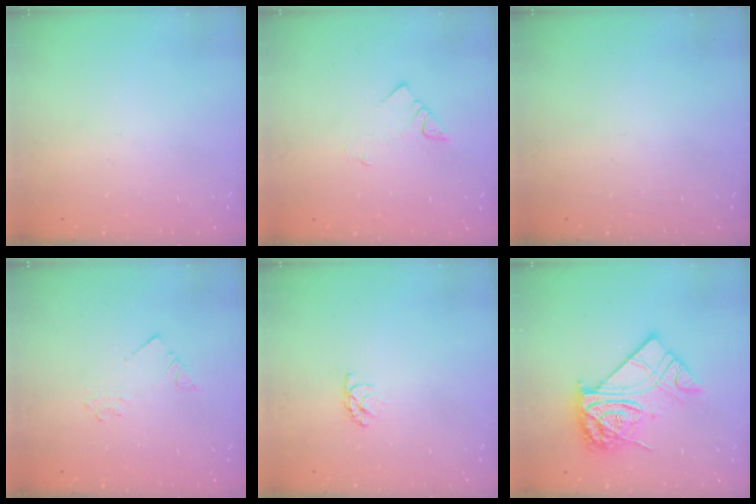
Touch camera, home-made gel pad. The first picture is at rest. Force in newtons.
{"total": 2.5, "press": 2.5, "slide": 0.2}
{"total": 0.0}
{"total": 2.2, "press": 2.2, "slide": 0.1}
{"total": 4.0, "press": 3.9, "slide": 0.5}
{"total": 19.1, "press": 19.0, "slide": 1.8}